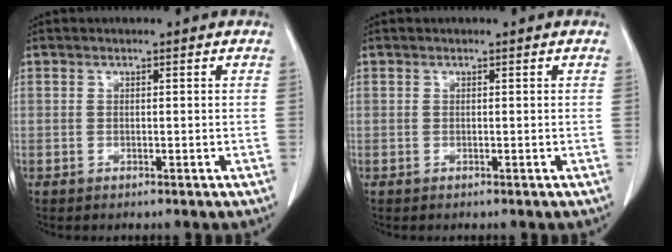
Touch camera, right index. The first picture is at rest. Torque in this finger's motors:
{"motor_torque": [-0.01, 0.00, 0.00, 0.00]}